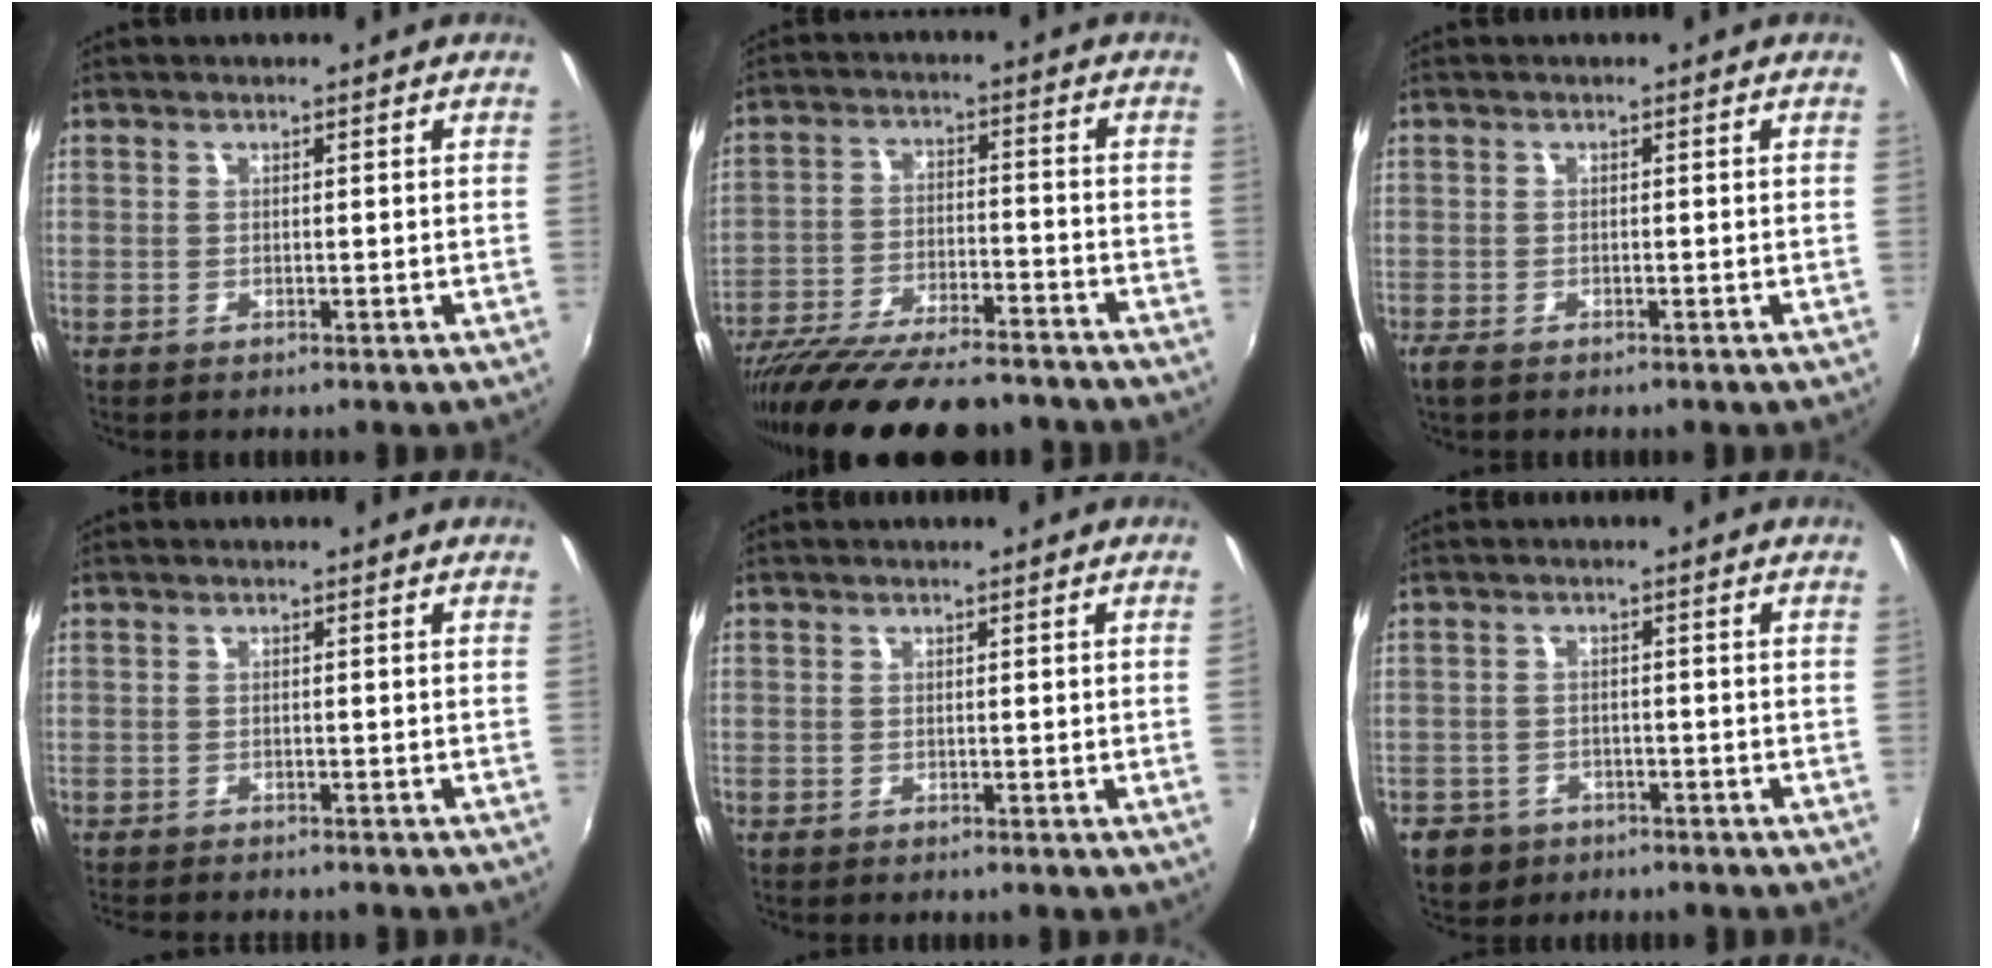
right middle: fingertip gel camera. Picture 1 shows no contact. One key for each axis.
{"total": 21.1, "fx": -18.1, "fy": 4.2, "fz": 10.0, "tx": -0.194, "ty": -0.043, "tz": -0.283}
{"total": 1.9, "fx": -1.4, "fy": 0.7, "fz": 1.1, "tx": -0.023, "ty": -0.007, "tz": -0.026}
{"total": 5.2, "fx": -4.7, "fy": 0.9, "fz": 1.8, "tx": -0.047, "ty": -0.015, "tz": -0.074}
{"total": 0.9, "fx": -0.1, "fy": -0.6, "fz": 0.7, "tx": -0.003, "ty": -0.008, "tz": -0.002}
{"total": 6.3, "fx": -3.6, "fy": 4.8, "fz": 1.8, "tx": -0.058, "ty": 0.001, "tz": -0.052}